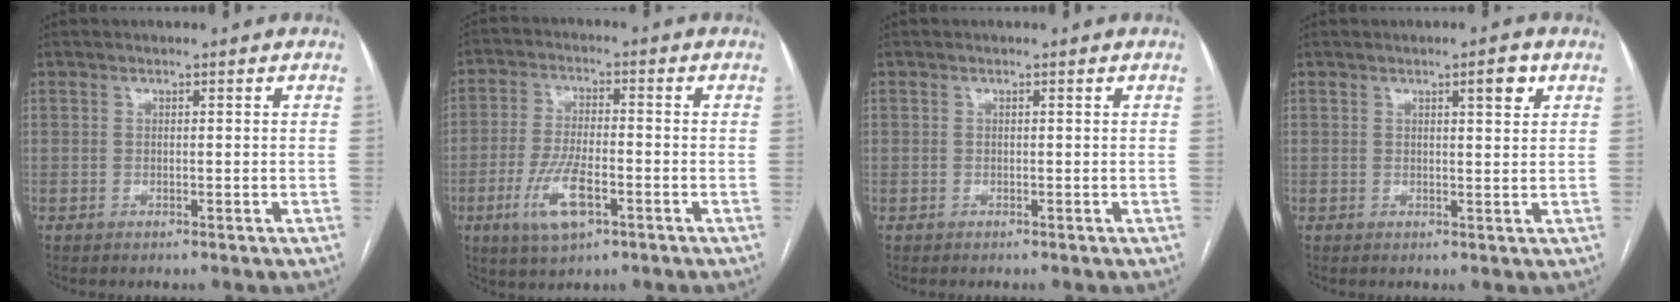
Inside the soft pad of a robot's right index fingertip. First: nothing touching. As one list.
[{"total": 8.7, "force": [-3.7, 2.8, 7.3], "torque": [-0.153, -0.007, -0.065]}, {"total": 0.5, "force": [-0.2, 0.5, -0.1], "torque": [0.002, 0.006, -0.006]}, {"total": 2.9, "force": [1.5, 0.4, 2.4], "torque": [-0.035, -0.001, 0.020]}]